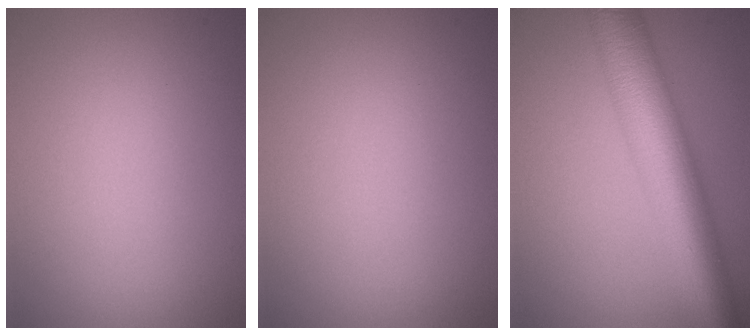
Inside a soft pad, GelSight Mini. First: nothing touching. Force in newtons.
{"total": 0.0}
{"total": 10.1, "press": 10.1, "slide": 0.1}